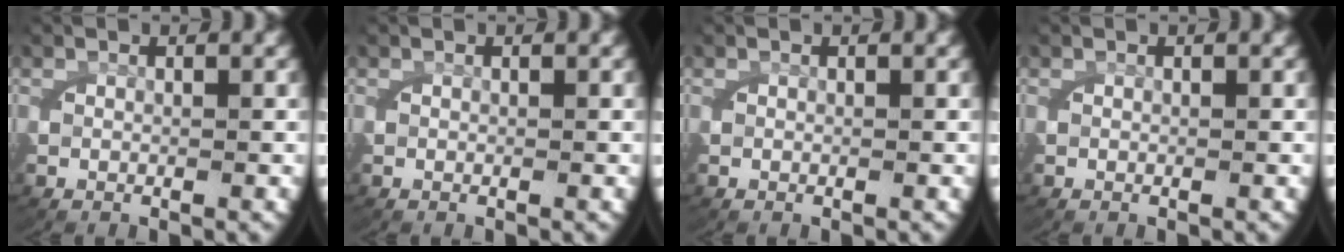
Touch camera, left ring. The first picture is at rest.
{"total": 0.0}
{"total": 0.0}
{"total": 0.0}